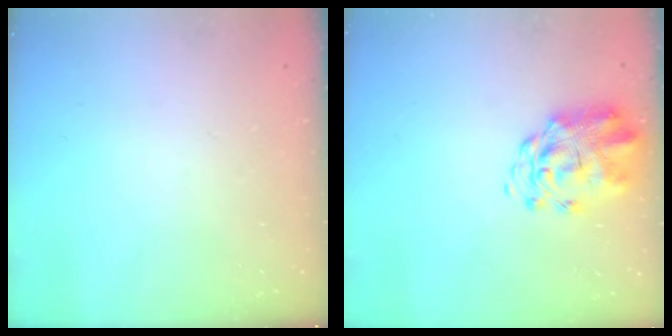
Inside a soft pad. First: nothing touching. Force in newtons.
{"total": 3.6, "press": 3.4, "slide": 1.2}